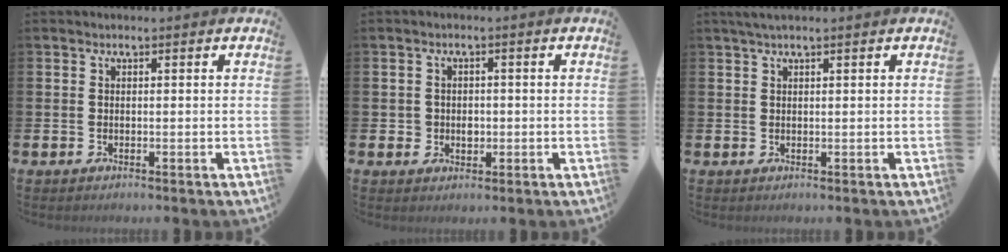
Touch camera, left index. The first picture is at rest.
{"total": 2.0, "force": [-0.1, 1.9, 0.6], "torque": [0.005, 0.000, -0.011]}
{"total": 1.4, "force": [1.1, 0.0, 0.9], "torque": [-0.024, 0.005, 0.021]}